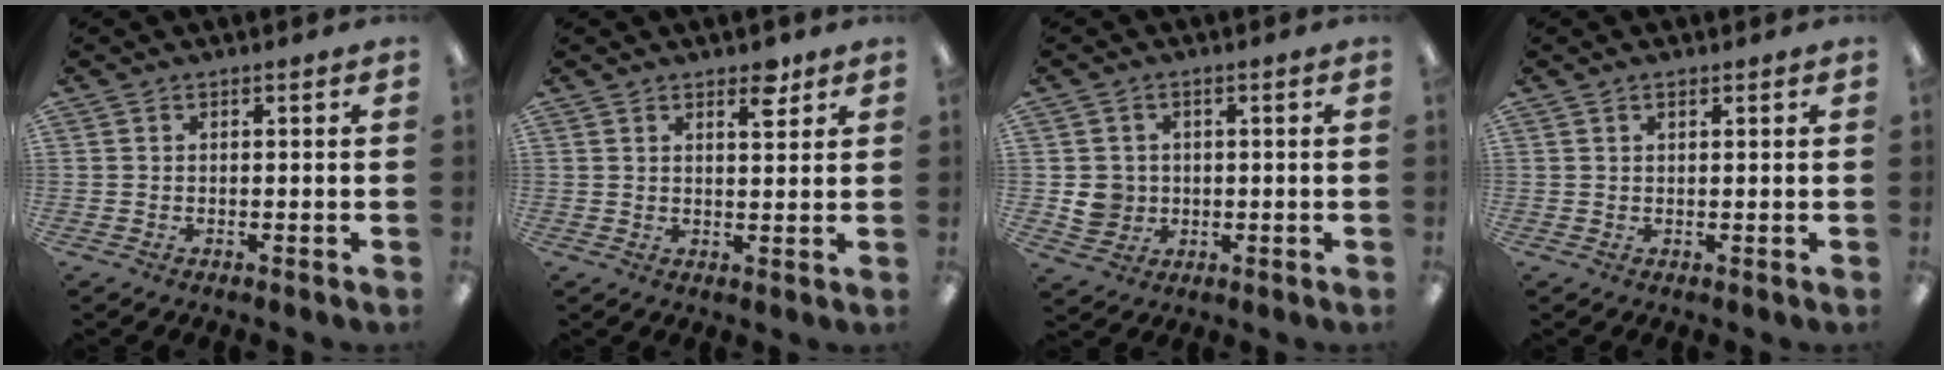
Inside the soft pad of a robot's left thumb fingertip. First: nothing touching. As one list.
[{"total": 4.6, "force": [3.3, 1.8, 2.5], "torque": [-0.017, -0.018, 0.051]}, {"total": 5.0, "force": [0.1, 4.9, 1.2], "torque": [-0.013, 0.006, 0.005]}, {"total": 1.1, "force": [0.8, 0.4, 0.7], "torque": [-0.016, 0.001, 0.014]}]